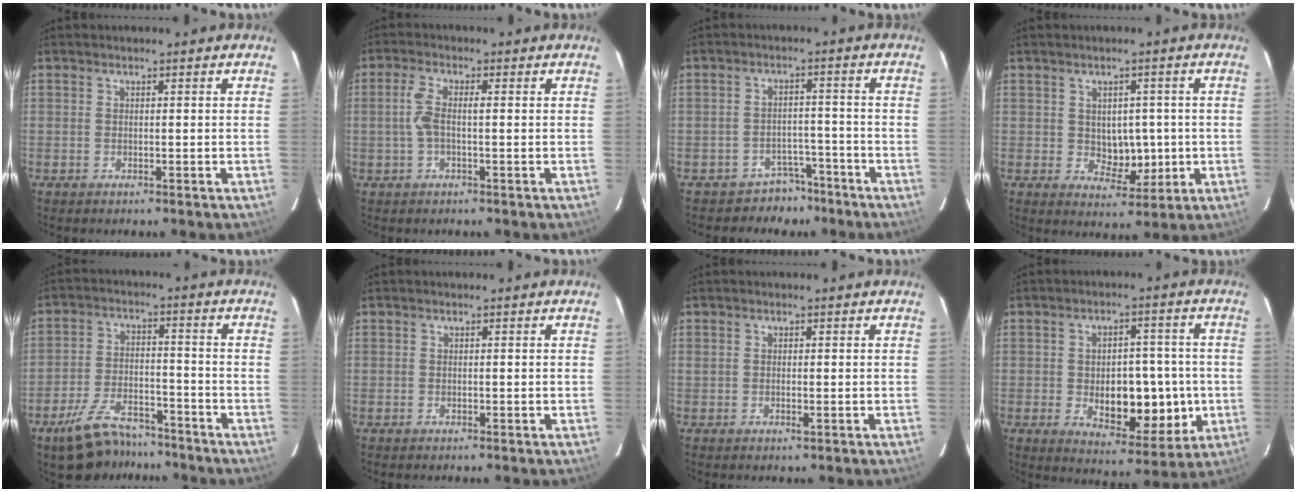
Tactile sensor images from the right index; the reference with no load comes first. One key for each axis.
{"total": 3.7, "fx": 0.1, "fy": 0.8, "fz": 3.6, "tx": -0.084, "ty": 0.011, "tz": 0.000}
{"total": 4.7, "fx": -3.8, "fy": 2.8, "fz": -0.2, "tx": 0.006, "ty": 0.013, "tz": -0.055}
{"total": 5.6, "fx": -0.1, "fy": 3.7, "fz": 4.2, "tx": -0.050, "ty": 0.002, "tz": 0.011}
{"total": 10.4, "fx": -8.3, "fy": 4.0, "fz": 4.8, "tx": -0.096, "ty": -0.004, "tz": -0.142}
{"total": 0.0}
{"total": 0.9, "fx": -0.1, "fy": 0.2, "fz": 0.8, "tx": -0.015, "ty": -0.003, "tz": 0.000}
{"total": 12.1, "fx": -1.7, "fy": 6.3, "fz": 10.2, "tx": -0.136, "ty": 0.007, "tz": -0.011}